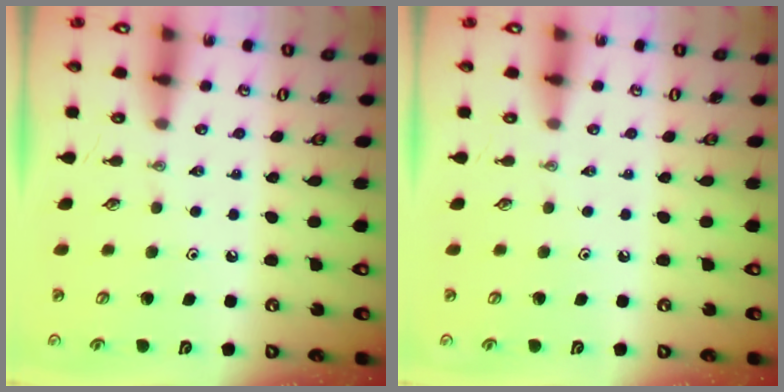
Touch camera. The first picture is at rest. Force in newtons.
{"total": 0.0}